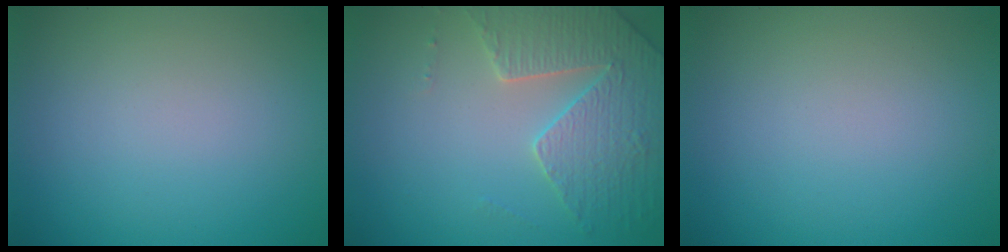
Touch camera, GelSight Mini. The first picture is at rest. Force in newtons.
{"total": 4.3, "press": 4.1, "slide": 1.1}
{"total": 0.0}